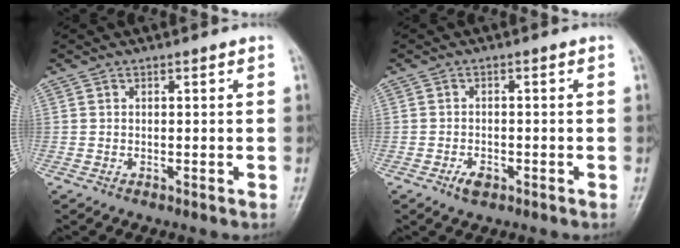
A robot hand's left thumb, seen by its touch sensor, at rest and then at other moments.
{"total": 2.4, "force": [-1.5, 1.3, 1.3], "torque": [-0.022, 0.004, -0.024]}